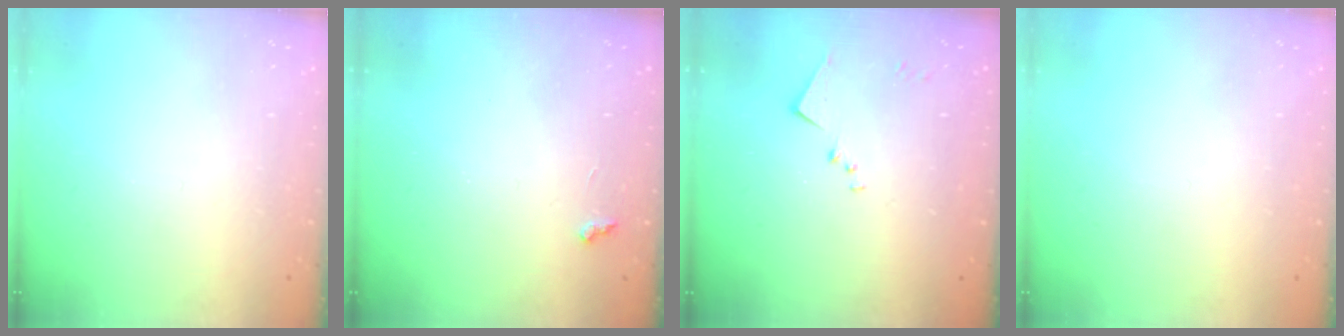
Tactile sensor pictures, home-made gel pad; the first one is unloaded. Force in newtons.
{"total": 2.3, "press": 2.3, "slide": 0.5}
{"total": 7.9, "press": 7.9, "slide": 0.5}
{"total": 0.0}